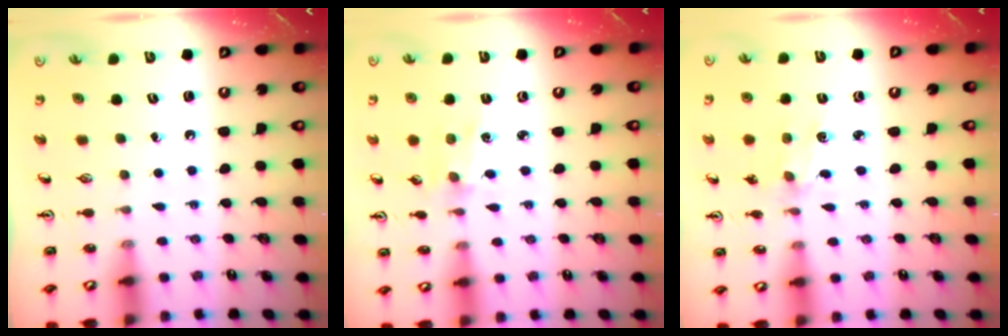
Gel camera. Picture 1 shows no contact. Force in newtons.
{"total": 1.3, "press": 1.3, "slide": 0.2}
{"total": 1.9, "press": 1.9, "slide": 0.4}